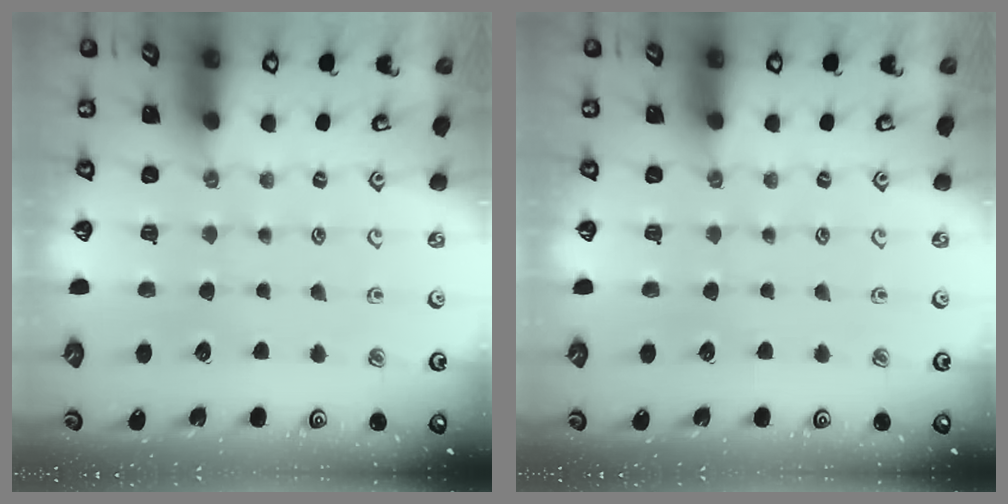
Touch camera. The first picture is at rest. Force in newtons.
{"total": 0.0}